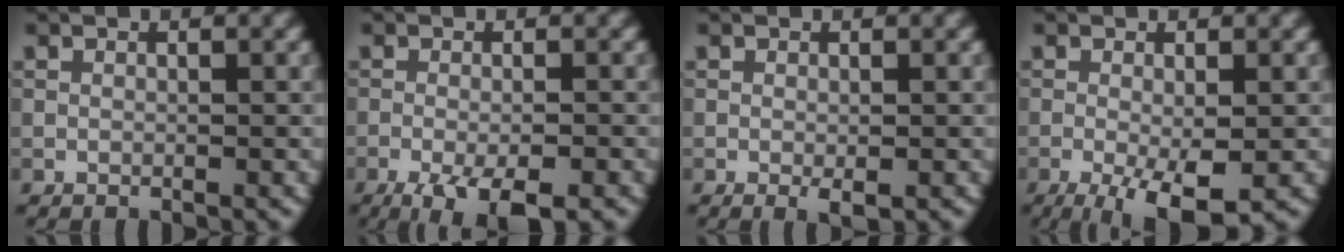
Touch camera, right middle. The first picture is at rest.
{"total": 5.7, "force": [-3.4, 1.3, 4.3], "torque": [-0.073, -0.009, -0.055]}
{"total": 1.1, "force": [-0.3, 0.4, 1.0], "torque": [-0.017, -0.006, -0.004]}
{"total": 5.2, "force": [-2.0, 1.4, 4.6], "torque": [-0.080, -0.011, -0.032]}